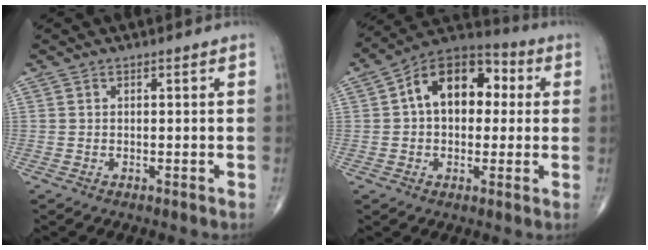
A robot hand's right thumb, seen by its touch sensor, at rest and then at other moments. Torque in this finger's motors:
{"motor_torque": [-0.04, 0.41, 0.34, 0.05, 0.11]}